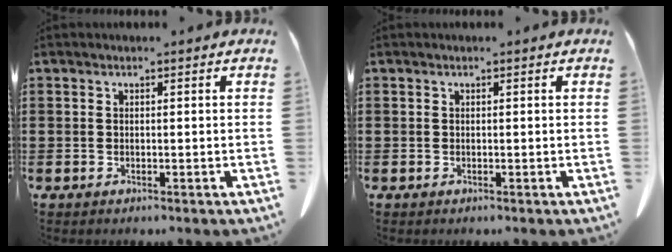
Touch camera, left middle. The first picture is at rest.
{"total": 0.0}